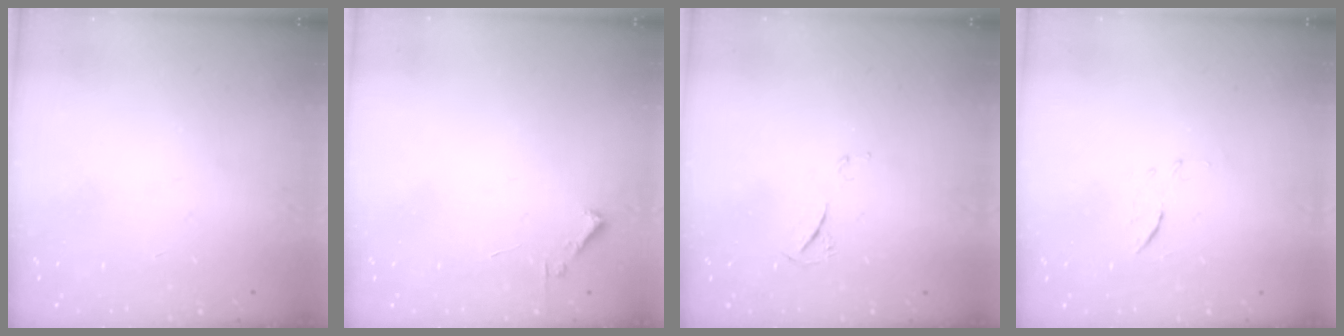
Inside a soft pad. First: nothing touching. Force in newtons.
{"total": 1.7, "press": 1.7, "slide": 0.2}
{"total": 4.5, "press": 4.5, "slide": 0.6}
{"total": 6.2, "press": 6.0, "slide": 1.8}